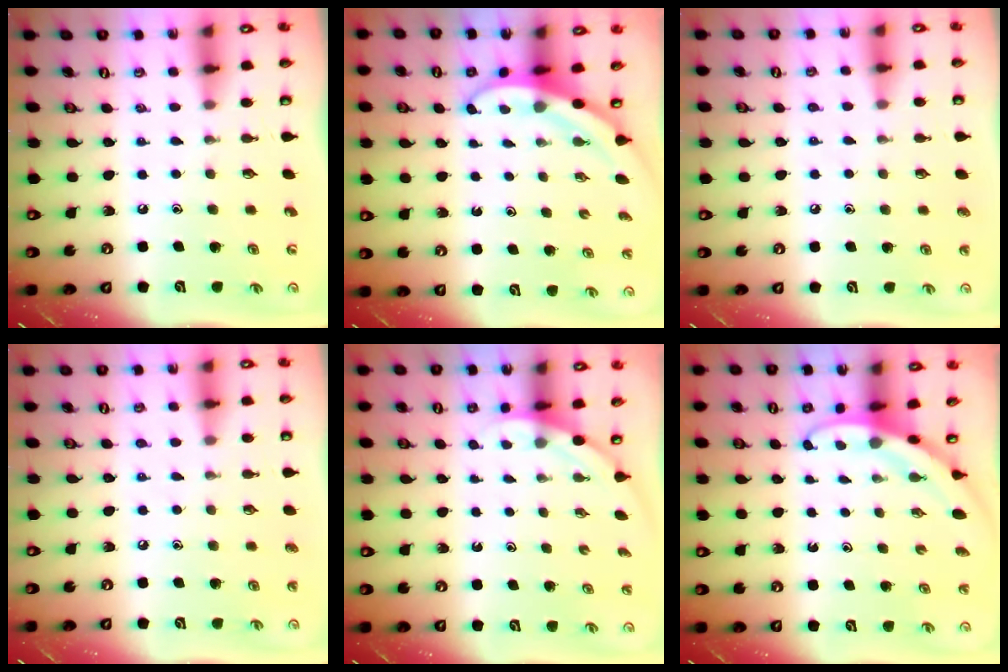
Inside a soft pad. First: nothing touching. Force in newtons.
{"total": 3.4, "press": 3.4, "slide": 0.1}
{"total": 5.2, "press": 5.1, "slide": 0.6}
{"total": 5.2, "press": 5.1, "slide": 0.6}
{"total": 2.2, "press": 2.2, "slide": 0.0}
{"total": 2.8, "press": 2.8, "slide": 0.0}